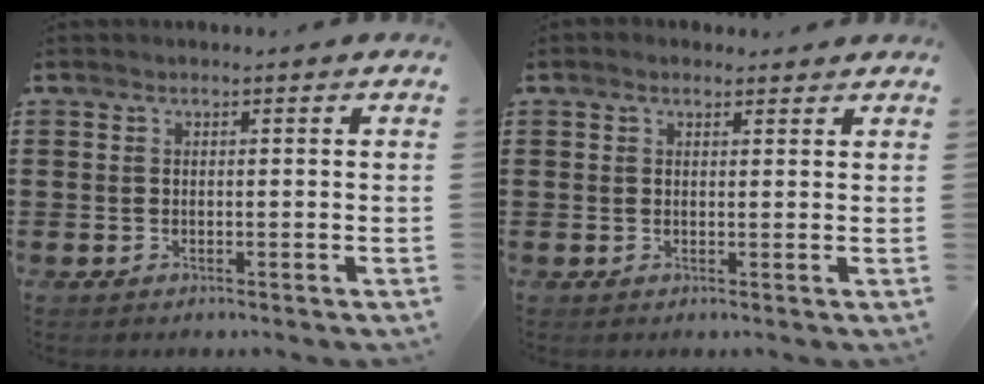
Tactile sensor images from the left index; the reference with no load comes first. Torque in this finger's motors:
{"motor_torque": [2.14, 0.00, 0.34, 0.05]}